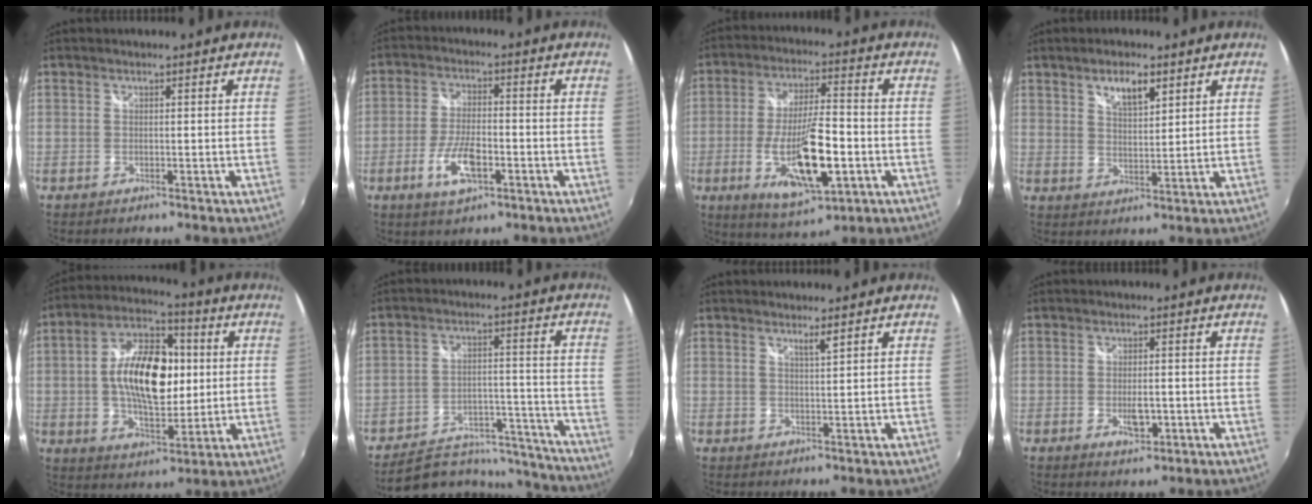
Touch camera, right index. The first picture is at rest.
{"total": 8.2, "force": [-3.5, 3.3, 6.6], "torque": [-0.140, -0.007, -0.063]}
{"total": 15.8, "force": [-4.6, 4.5, 14.5], "torque": [-0.275, -0.021, -0.070]}
{"total": 5.7, "force": [3.5, 2.3, 3.9], "torque": [-0.063, 0.005, 0.061]}
{"total": 17.2, "force": [1.2, 9.2, 14.4], "torque": [-0.254, 0.021, 0.021]}
{"total": 18.1, "force": [-16.1, 7.0, 4.6], "torque": [-0.083, 0.048, -0.202]}
{"total": 1.8, "force": [1.3, -0.3, 1.2], "torque": [-0.020, -0.004, 0.021]}
{"total": 3.9, "force": [-1.1, 2.0, 3.2], "torque": [-0.056, -0.008, -0.015]}